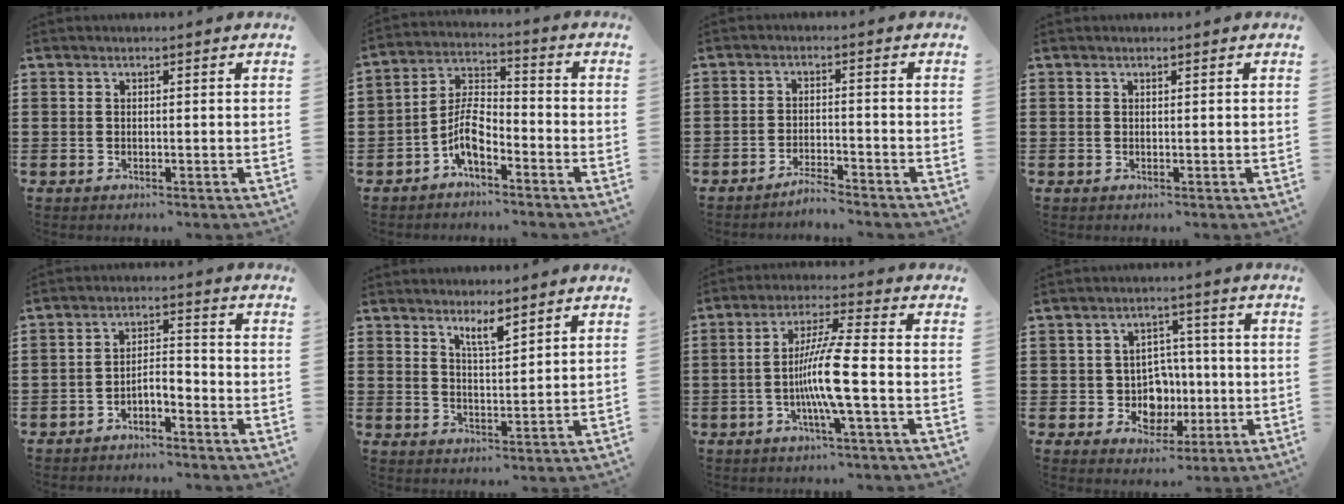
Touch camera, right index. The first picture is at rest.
{"total": 6.2, "force": [-3.7, 2.8, 4.2], "torque": [-0.102, 0.002, -0.077]}
{"total": 2.8, "force": [-2.8, 0.0, 0.4], "torque": [-0.011, 0.002, -0.056]}
{"total": 0.0}
{"total": 2.9, "force": [-2.7, 0.5, 1.0], "torque": [-0.023, 0.005, -0.057]}
{"total": 3.7, "force": [3.1, 0.6, 2.1], "torque": [-0.038, -0.003, 0.053]}
{"total": 8.8, "force": [-2.2, -0.3, 8.5], "torque": [-0.168, -0.017, -0.048]}
{"total": 6.4, "force": [-0.7, 5.7, 2.8], "torque": [-0.047, -0.003, -0.008]}